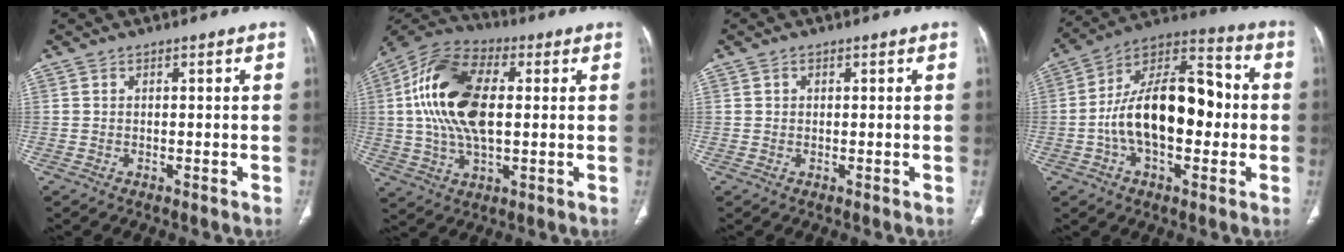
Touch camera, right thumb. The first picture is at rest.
{"total": 18.6, "force": [2.3, 10.0, 15.5], "torque": [-0.303, 0.013, 0.035]}
{"total": 0.8, "force": [0.3, 0.6, 0.2], "torque": [0.000, 0.000, 0.006]}
{"total": 20.3, "force": [-1.2, 11.0, 17.0], "torque": [-0.272, 0.044, -0.024]}